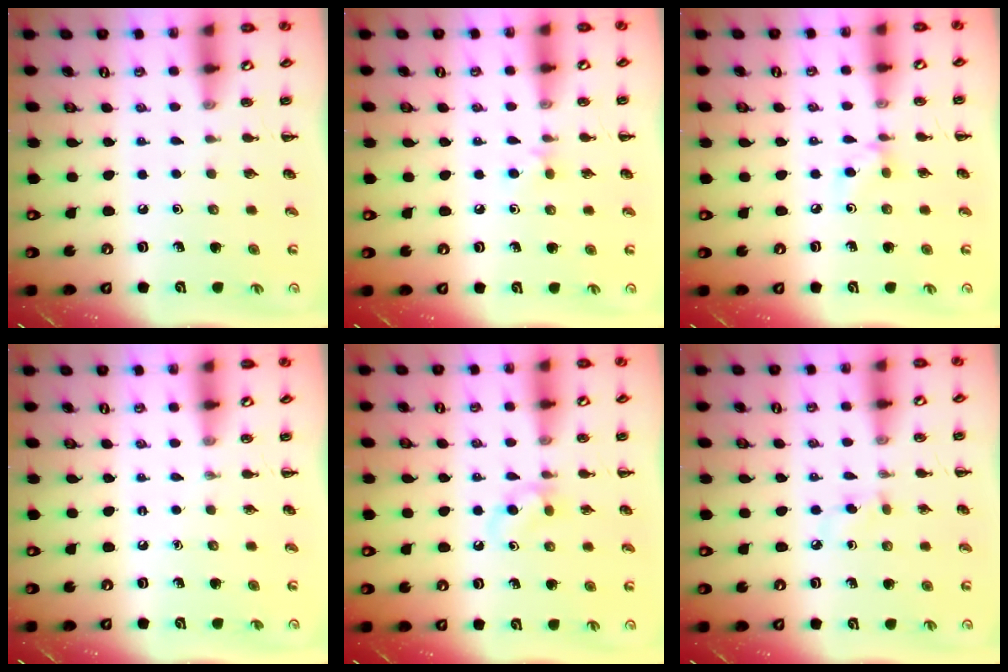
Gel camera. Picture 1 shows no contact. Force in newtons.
{"total": 3.5, "press": 3.2, "slide": 1.5}
{"total": 5.5, "press": 5.3, "slide": 1.5}
{"total": 0.0}
{"total": 4.6, "press": 4.4, "slide": 1.5}
{"total": 3.4, "press": 3.1, "slide": 1.4}